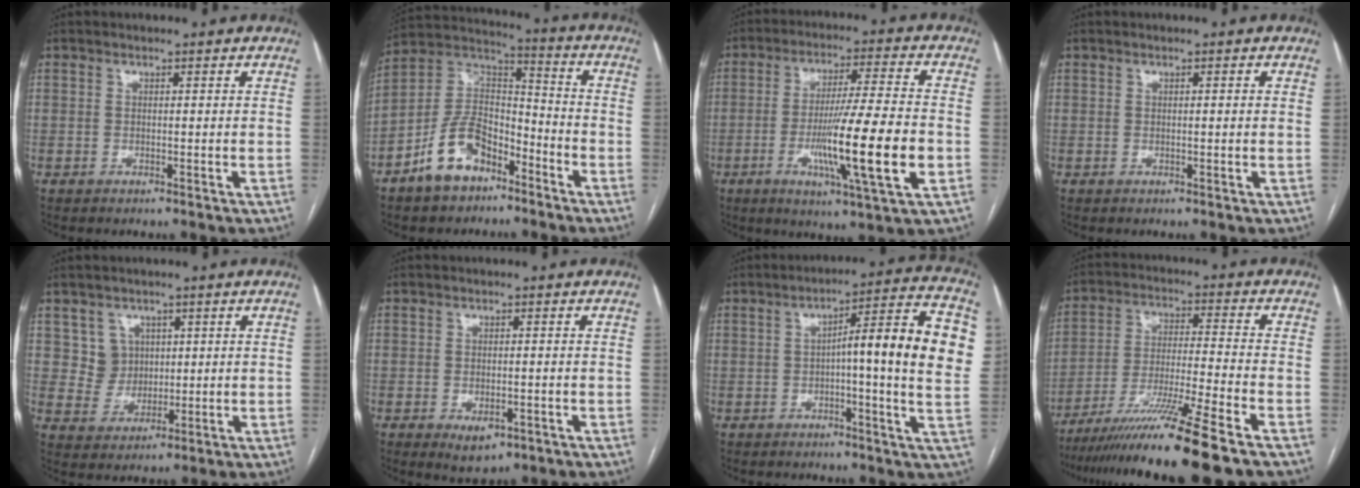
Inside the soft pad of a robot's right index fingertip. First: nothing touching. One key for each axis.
{"total": 11.9, "fx": -7.1, "fy": 6.5, "fz": 7.1, "tx": -0.147, "ty": 0.023, "tz": -0.134}
{"total": 15.7, "fx": -4.0, "fy": -0.1, "fz": 15.2, "tx": -0.266, "ty": -0.019, "tz": -0.070}
{"total": 0.7, "fx": 0.1, "fy": 0.0, "fz": 0.7, "tx": -0.012, "ty": 0.003, "tz": 0.002}
{"total": 4.9, "fx": 1.8, "fy": 4.5, "fz": 0.3, "tx": -0.005, "ty": 0.012, "tz": 0.040}
{"total": 3.8, "fx": -1.8, "fy": 2.0, "fz": 2.7, "tx": -0.041, "ty": -0.002, "tz": -0.017}
{"total": 15.3, "fx": 1.3, "fy": 0.7, "fz": 15.2, "tx": -0.207, "ty": 0.023, "tz": 0.012}
{"total": 15.4, "fx": -11.6, "fy": -2.2, "fz": 9.8, "tx": -0.181, "ty": -0.036, "tz": -0.199}